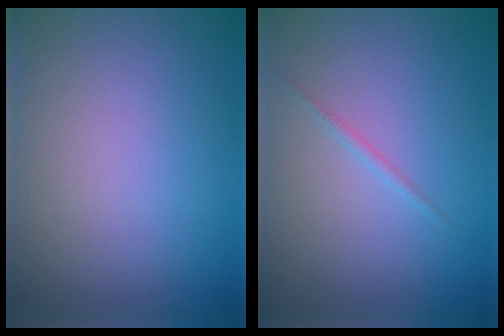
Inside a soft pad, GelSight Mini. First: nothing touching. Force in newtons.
{"total": 0.6, "press": 0.6, "slide": 0.0}